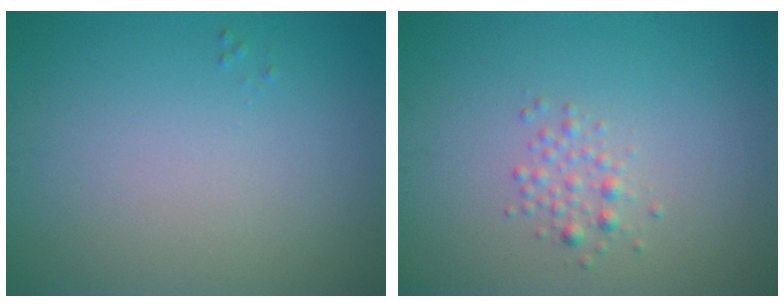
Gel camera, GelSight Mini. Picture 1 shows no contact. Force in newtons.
{"total": 1.4, "press": 1.4, "slide": 0.1}